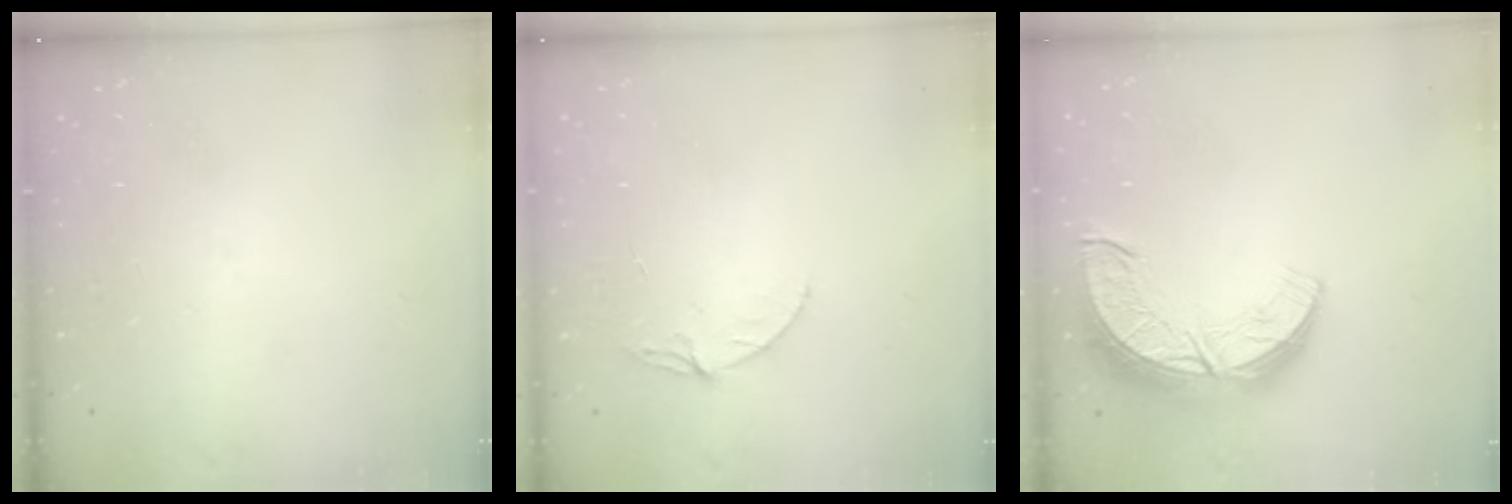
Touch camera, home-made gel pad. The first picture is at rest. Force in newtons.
{"total": 5.3, "press": 5.3, "slide": 0.5}
{"total": 12.6, "press": 12.6, "slide": 0.9}